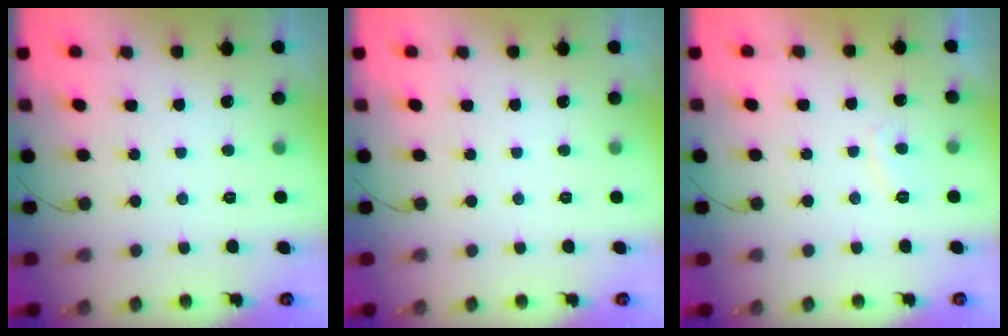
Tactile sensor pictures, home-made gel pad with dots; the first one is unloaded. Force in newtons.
{"total": 0.0}
{"total": 2.7, "press": 2.5, "slide": 0.8}